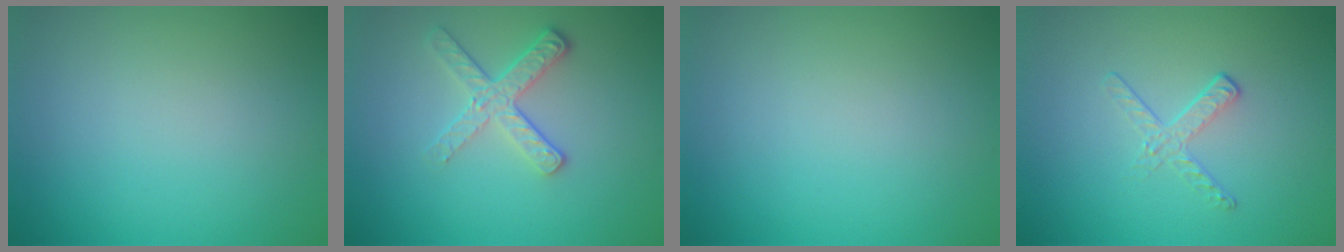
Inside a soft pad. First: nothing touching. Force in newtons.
{"total": 3.0, "press": 2.6, "slide": 1.6}
{"total": 0.0}
{"total": 1.7, "press": 0.7, "slide": 1.5}